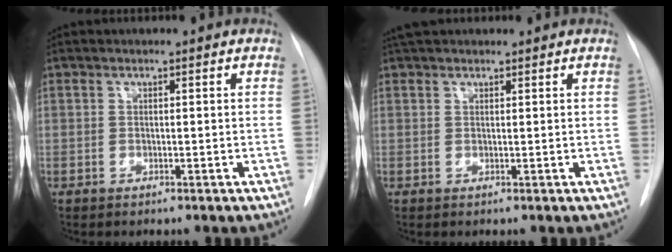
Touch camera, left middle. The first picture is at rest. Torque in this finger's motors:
{"motor_torque": [0.39, -0.41, -0.05, 0.00]}